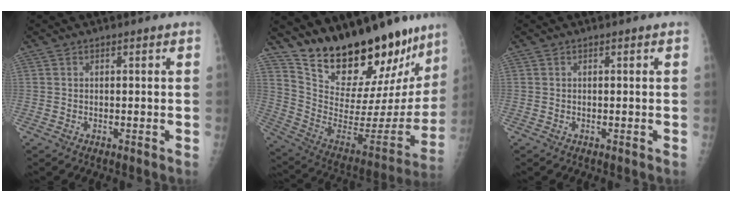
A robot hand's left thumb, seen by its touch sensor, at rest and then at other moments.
{"total": 29.8, "force": [24.3, 9.4, 14.4], "torque": [-0.196, -0.153, 0.360]}
{"total": 0.0}